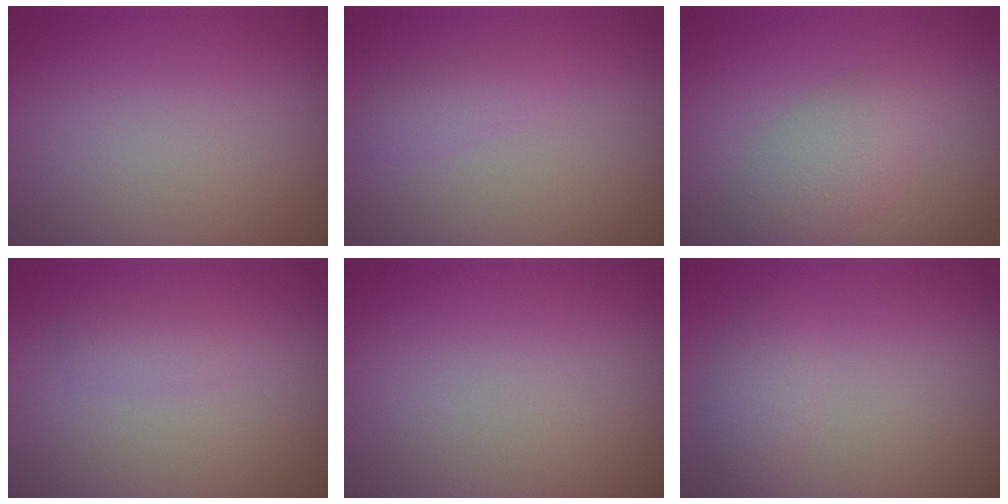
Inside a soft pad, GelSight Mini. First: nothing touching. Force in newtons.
{"total": 1.3, "press": 1.3, "slide": 0.1}
{"total": 3.2, "press": 3.2, "slide": 0.1}
{"total": 1.5, "press": 1.4, "slide": 0.1}
{"total": 0.0}
{"total": 1.7, "press": 1.7, "slide": 0.1}